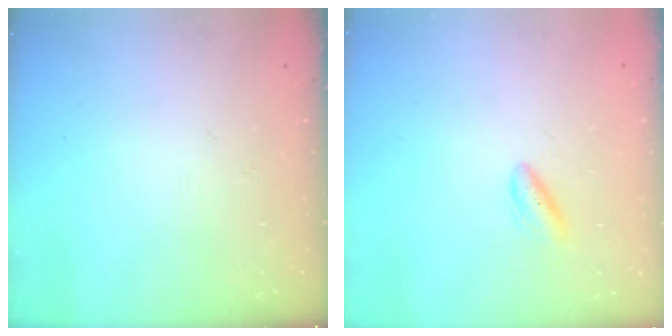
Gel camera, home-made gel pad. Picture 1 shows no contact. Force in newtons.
{"total": 3.1, "press": 2.8, "slide": 1.5}